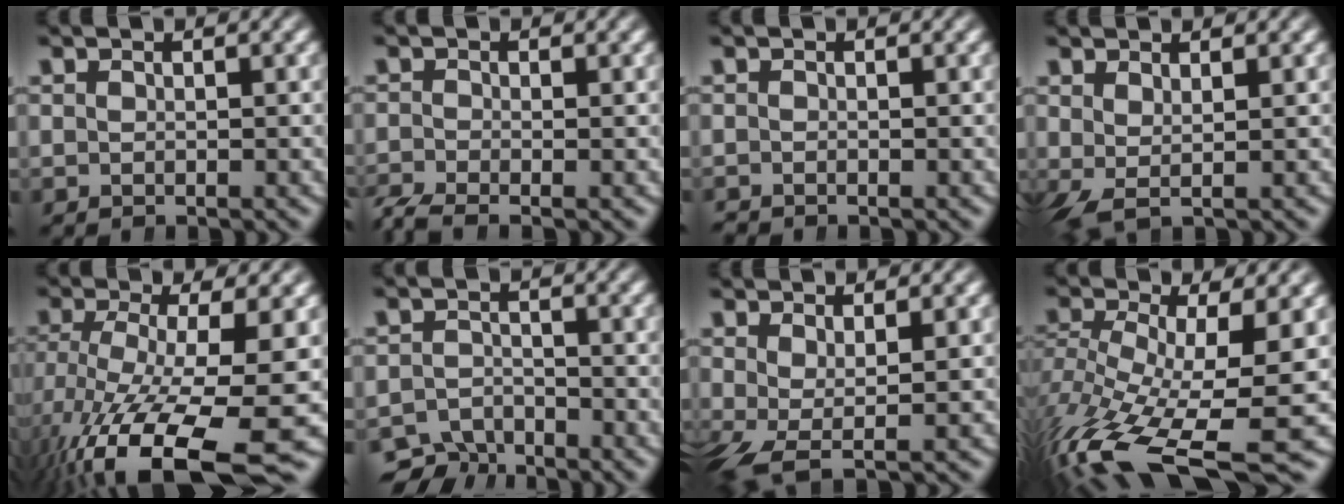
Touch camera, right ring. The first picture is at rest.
{"total": 3.1, "force": [-2.4, 1.4, 1.3], "torque": [-0.025, -0.011, -0.038]}
{"total": 0.7, "force": [-0.7, 0.2, 0.0], "torque": [0.000, -0.007, -0.011]}
{"total": 1.2, "force": [0.5, -0.1, 1.1], "torque": [-0.026, -0.011, 0.019]}
{"total": 11.3, "force": [-5.2, 4.8, 8.8], "torque": [-0.174, -0.058, -0.045]}
{"total": 4.4, "force": [-3.5, 2.5, 0.9], "torque": [-0.009, -0.019, -0.058]}
{"total": 3.7, "force": [-1.7, 1.5, 3.0], "torque": [-0.078, -0.036, -0.006]}
{"total": 10.6, "force": [-5.4, 4.1, 8.1], "torque": [-0.173, -0.064, -0.050]}